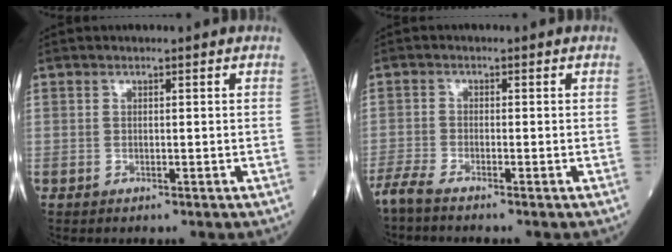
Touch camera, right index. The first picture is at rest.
{"total": 3.4, "force": [-2.9, -0.3, 1.7], "torque": [-0.037, -0.009, -0.061]}